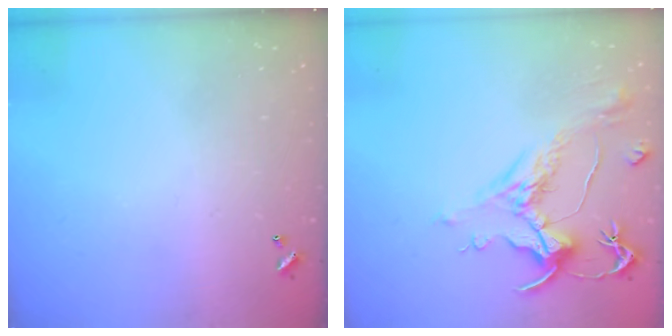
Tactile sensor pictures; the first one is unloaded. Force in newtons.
{"total": 1.6, "press": 0.8, "slide": 1.4}